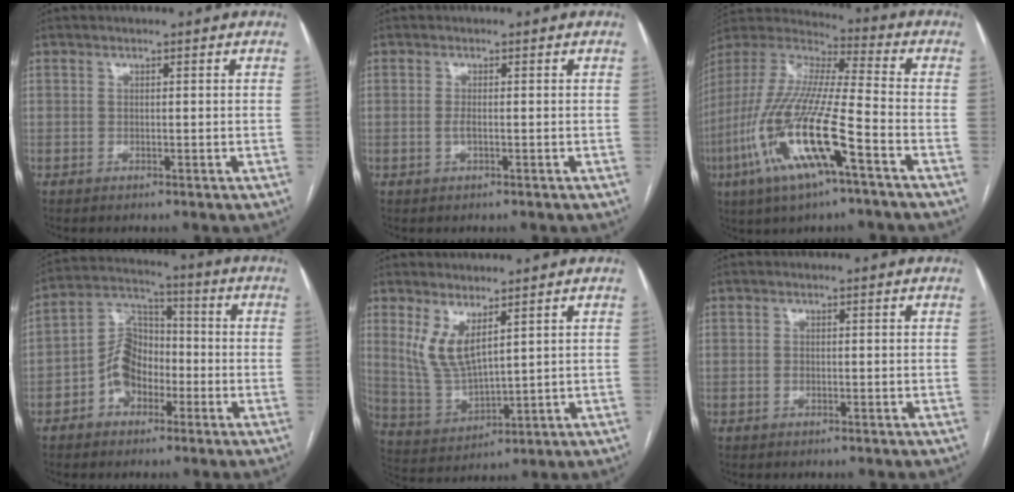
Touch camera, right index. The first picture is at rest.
{"total": 1.0, "force": [-0.3, 0.2, 0.9], "torque": [-0.020, 0.000, -0.006]}
{"total": 19.7, "force": [-8.1, 2.3, 17.8], "torque": [-0.400, -0.033, -0.157]}
{"total": 8.5, "force": [-3.1, 6.2, 4.9], "torque": [-0.107, 0.030, -0.059]}
{"total": 7.2, "force": [3.7, 2.4, 5.7], "torque": [-0.125, -0.011, 0.088]}
{"total": 0.6, "force": [-0.2, 0.3, 0.4], "torque": [-0.009, 0.001, -0.004]}